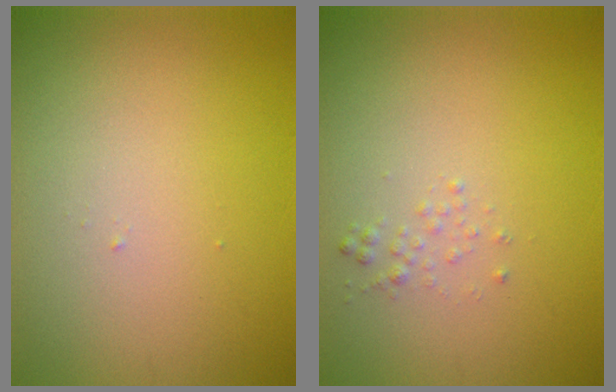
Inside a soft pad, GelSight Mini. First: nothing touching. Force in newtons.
{"total": 0.8, "press": 0.8, "slide": 0.1}